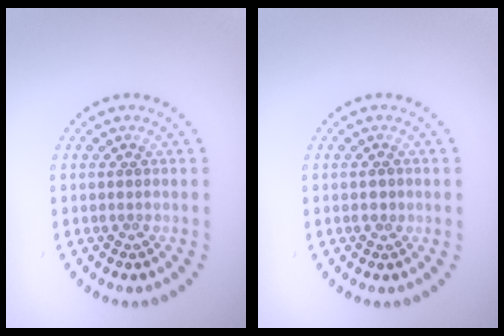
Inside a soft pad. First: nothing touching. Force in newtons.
{"total": 0.8, "press": 0.8, "slide": 0.1}